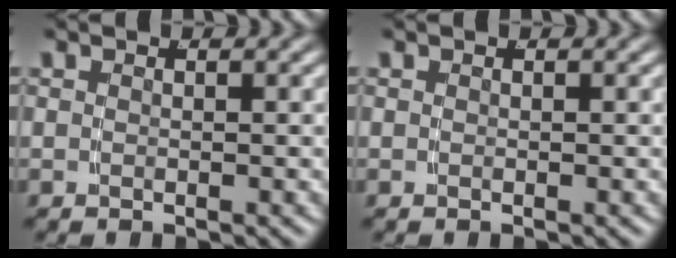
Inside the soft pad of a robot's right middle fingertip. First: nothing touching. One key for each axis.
{"total": 0.0}